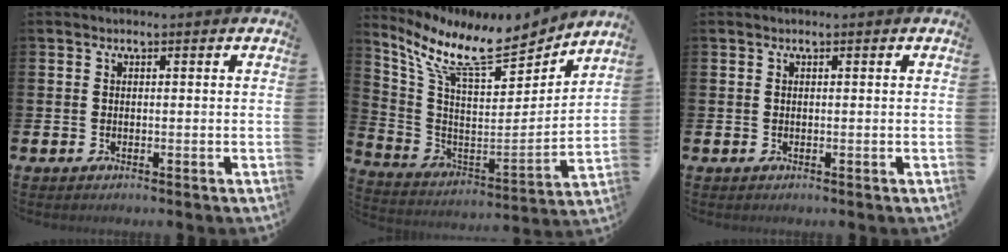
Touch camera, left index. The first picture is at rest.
{"total": 11.1, "force": [9.1, 2.3, 6.0], "torque": [-0.159, -0.062, 0.156]}
{"total": 0.0}